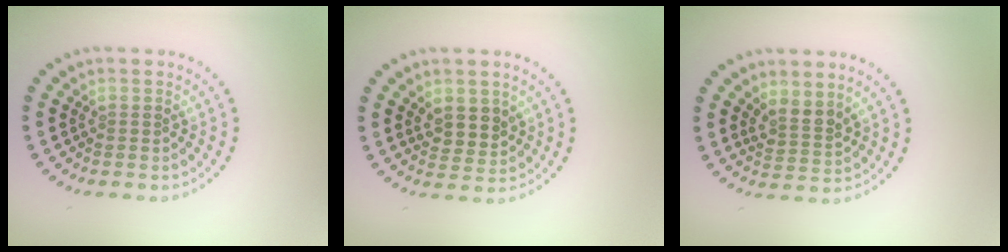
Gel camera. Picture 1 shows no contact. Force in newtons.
{"total": 2.5, "press": 2.3, "slide": 1.0}
{"total": 2.3, "press": 1.7, "slide": 1.5}